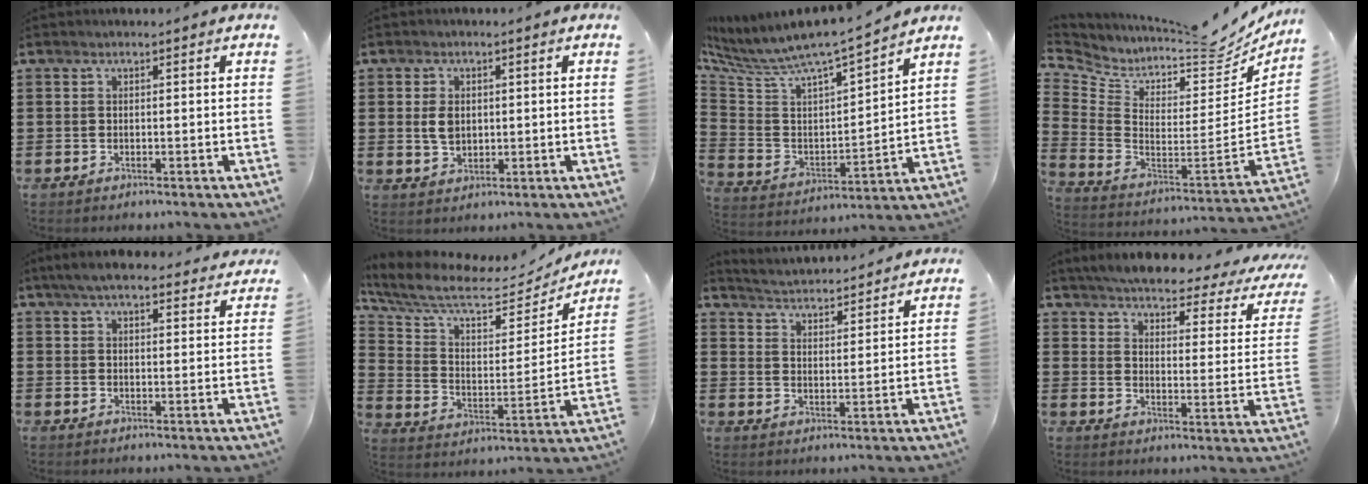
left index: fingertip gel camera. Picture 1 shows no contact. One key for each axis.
{"total": 3.4, "fx": 0.3, "fy": 2.4, "fz": 2.4, "tx": -0.060, "ty": 0.006, "tz": 0.003}
{"total": 6.9, "fx": 6.1, "fy": 0.8, "fz": 3.2, "tx": -0.093, "ty": -0.058, "tz": 0.095}
{"total": 5.0, "fx": 4.5, "fy": 1.3, "fz": 1.8, "tx": -0.055, "ty": -0.062, "tz": 0.064}
{"total": 5.7, "fx": 5.1, "fy": 0.9, "fz": 2.3, "tx": -0.059, "ty": -0.011, "tz": 0.094}
{"total": 8.4, "fx": 6.9, "fy": 2.2, "fz": 4.2, "tx": -0.114, "ty": -0.047, "tz": 0.117}
{"total": 3.5, "fx": 3.5, "fy": -0.5, "fz": -0.2, "tx": -0.017, "ty": -0.032, "tz": 0.055}
{"total": 4.2, "fx": 3.7, "fy": -0.1, "fz": 2.1, "tx": -0.063, "ty": -0.031, "tz": 0.054}